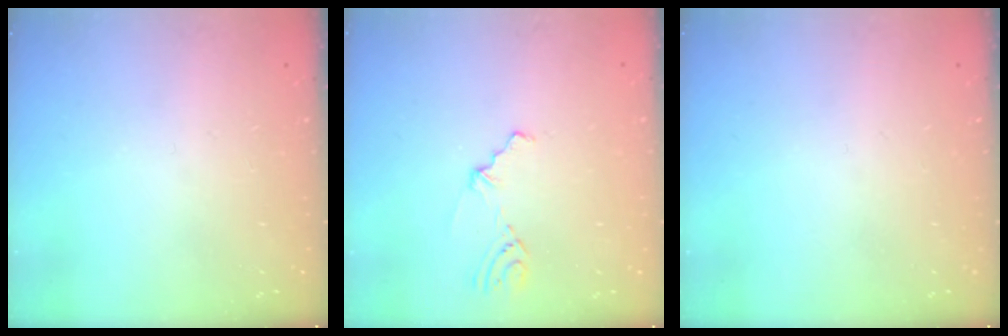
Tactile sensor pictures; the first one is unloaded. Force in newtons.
{"total": 2.3, "press": 1.2, "slide": 1.9}
{"total": 0.0}